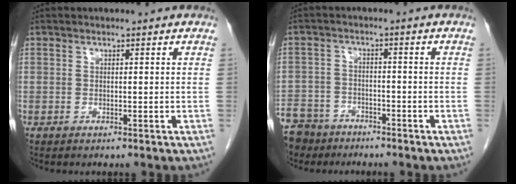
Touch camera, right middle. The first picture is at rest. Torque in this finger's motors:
{"motor_torque": [1.20, -0.94, 1.05, 0.19]}